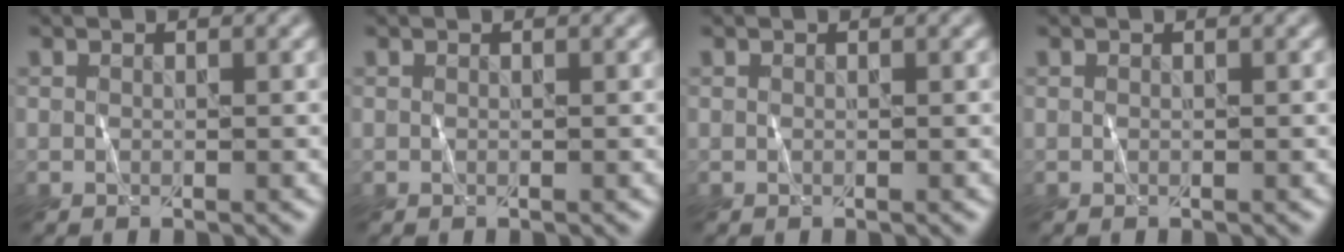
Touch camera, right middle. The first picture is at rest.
{"total": 0.0}
{"total": 0.0}
{"total": 0.0}